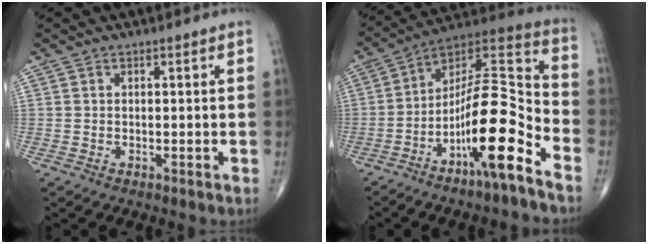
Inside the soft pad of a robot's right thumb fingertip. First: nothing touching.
{"total": 18.5, "force": [-9.0, 4.0, 15.7], "torque": [-0.274, 0.082, -0.153]}